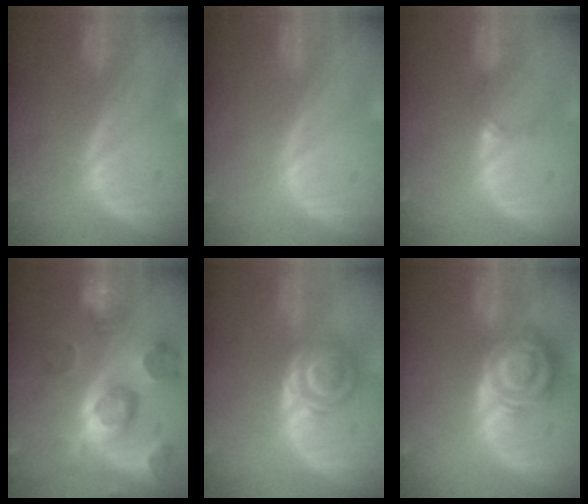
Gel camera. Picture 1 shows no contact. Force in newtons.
{"total": 0.0}
{"total": 2.2, "press": 1.7, "slide": 1.3}
{"total": 11.3, "press": 10.0, "slide": 5.3}
{"total": 6.0, "press": 5.5, "slide": 2.3}
{"total": 8.6, "press": 7.5, "slide": 4.1}